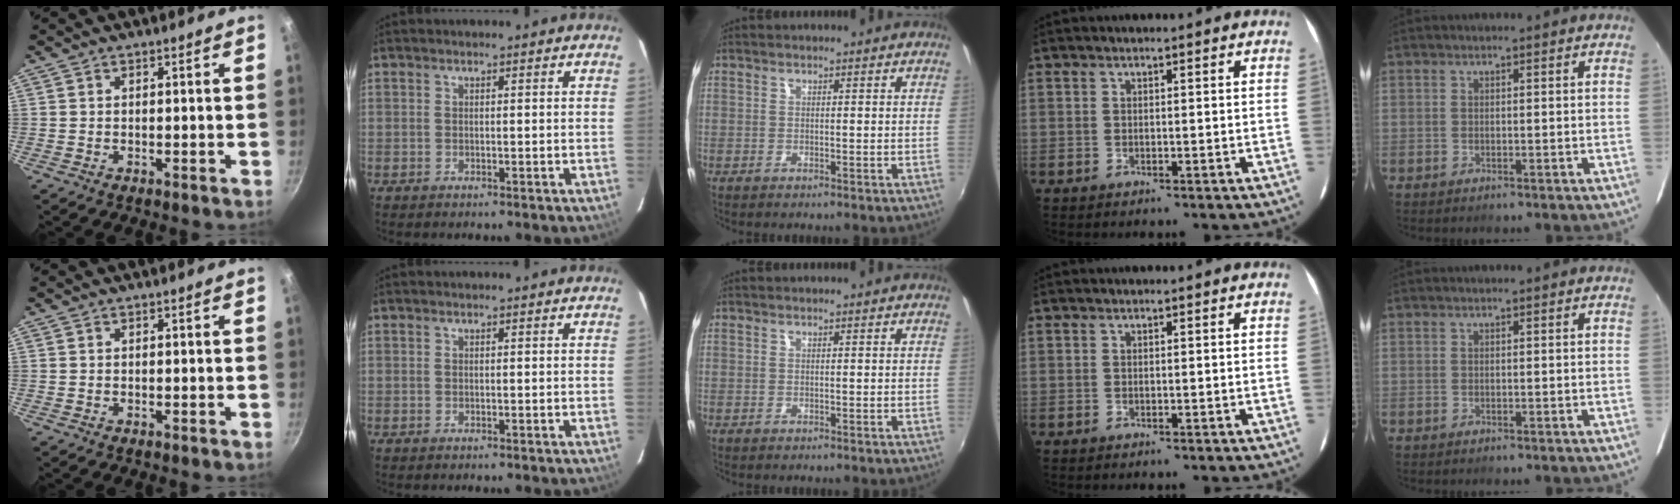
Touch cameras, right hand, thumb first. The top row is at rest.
{}